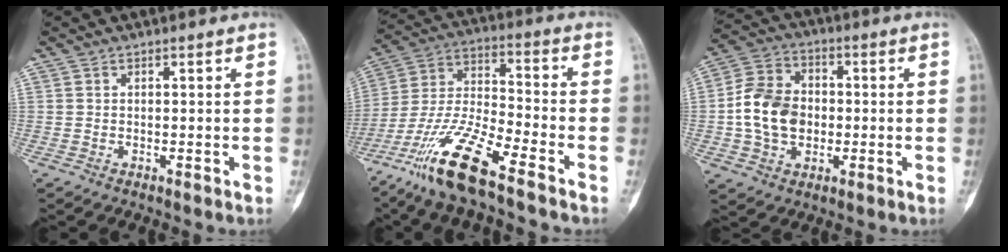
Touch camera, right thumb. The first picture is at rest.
{"total": 16.3, "force": [-10.9, 2.8, 11.7], "torque": [-0.243, 0.049, -0.206]}
{"total": 12.3, "force": [-1.0, 9.4, 7.9], "torque": [-0.123, 0.022, -0.024]}